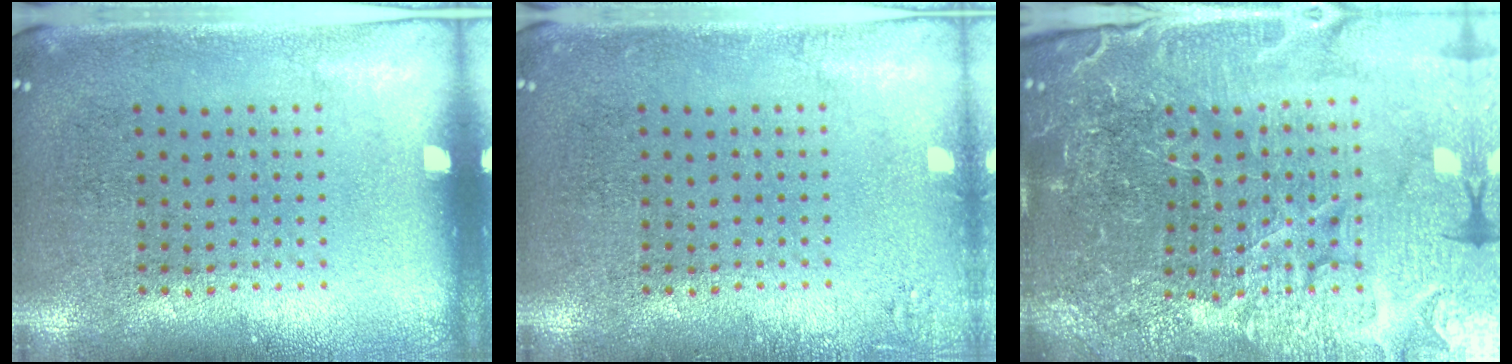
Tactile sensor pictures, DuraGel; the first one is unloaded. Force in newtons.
{"total": 1.0, "press": 1.0, "slide": 0.3}
{"total": 5.6, "press": 5.2, "slide": 2.1}